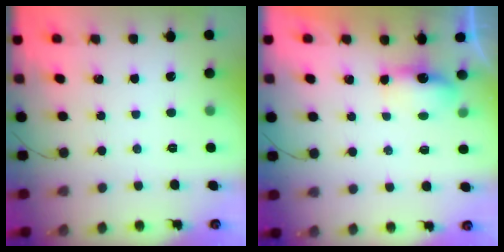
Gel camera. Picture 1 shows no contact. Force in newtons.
{"total": 5.2, "press": 5.0, "slide": 1.3}